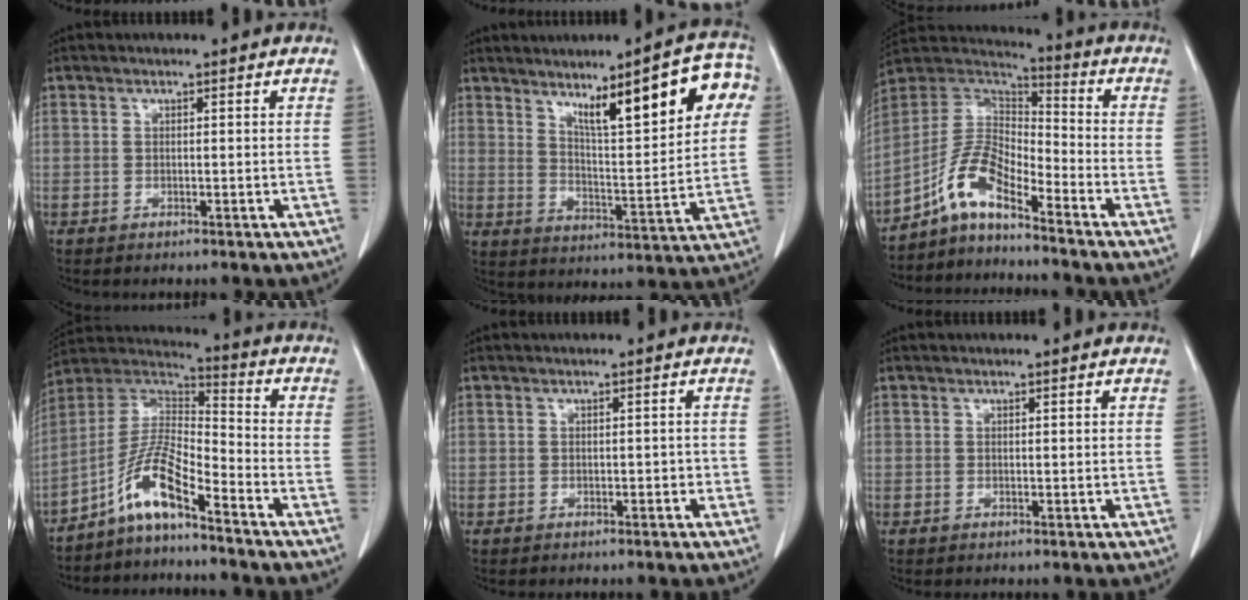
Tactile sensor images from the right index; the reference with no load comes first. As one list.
[{"total": 16.1, "force": [7.5, 3.0, 13.9], "torque": [-0.186, 0.013, 0.113]}, {"total": 9.1, "force": [-6.5, 2.5, 5.9], "torque": [-0.135, 0.028, -0.128]}, {"total": 9.7, "force": [-6.6, 1.1, 7.0], "torque": [-0.148, 0.017, -0.130]}, {"total": 0.8, "force": [-0.3, 0.5, 0.5], "torque": [-0.006, 0.003, -0.002]}, {"total": 0.0}]